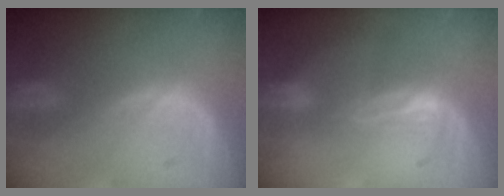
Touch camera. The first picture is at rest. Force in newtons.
{"total": 2.7, "press": 2.3, "slide": 1.5}